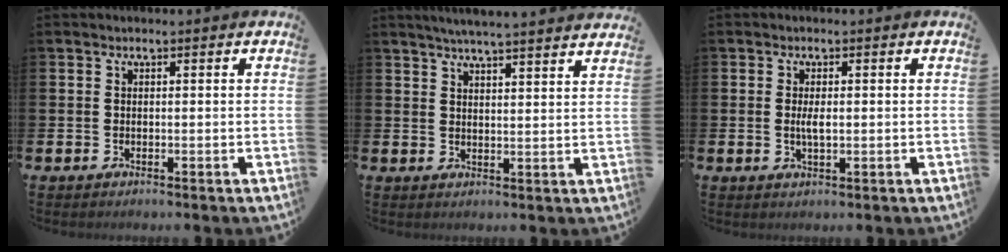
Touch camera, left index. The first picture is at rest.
{"total": 4.7, "force": [4.6, -0.8, 0.8], "torque": [-0.023, -0.024, 0.081]}
{"total": 2.2, "force": [0.1, 0.8, 2.1], "torque": [-0.033, -0.001, -0.002]}